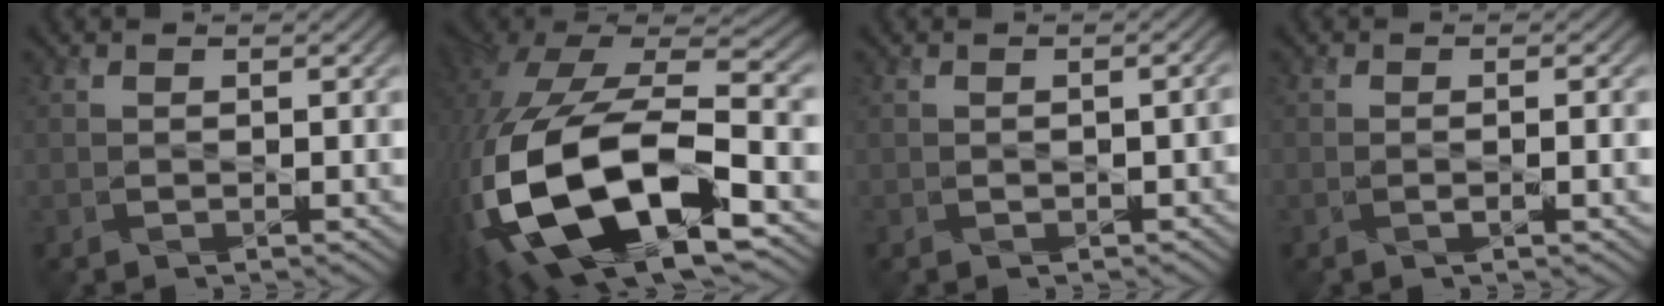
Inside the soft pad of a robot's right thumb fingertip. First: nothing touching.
{"total": 21.1, "force": [-6.4, 10.8, 17.0], "torque": [-0.388, -0.041, -0.093]}
{"total": 1.2, "force": [-0.5, 0.4, 1.0], "torque": [-0.009, 0.002, -0.004]}
{"total": 1.7, "force": [-0.5, 0.1, 1.6], "torque": [-0.027, 0.002, -0.011]}